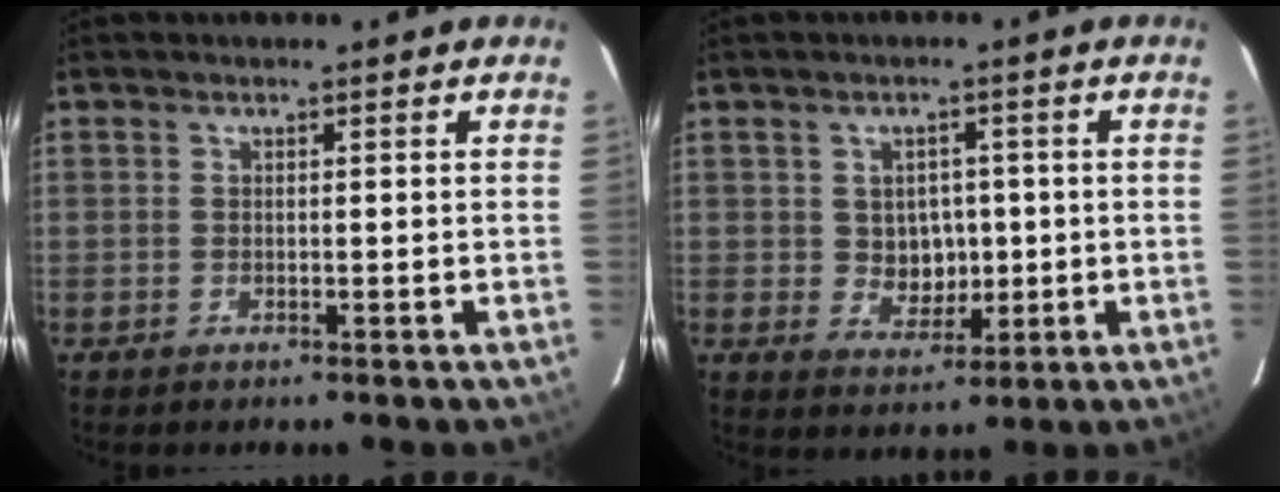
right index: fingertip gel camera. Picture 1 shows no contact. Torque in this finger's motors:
{"motor_torque": [0.08, -0.03, 0.06, 0.01]}